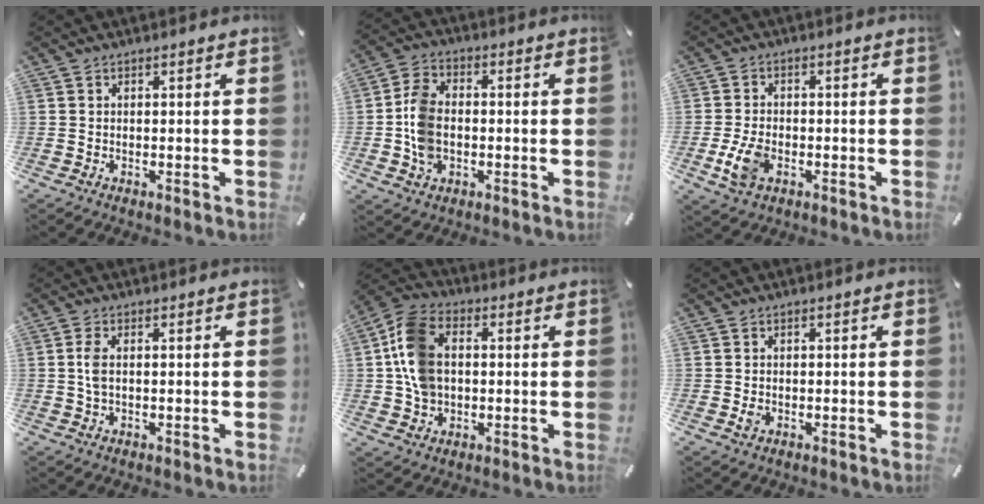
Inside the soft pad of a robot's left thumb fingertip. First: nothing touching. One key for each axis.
{"total": 8.3, "fx": -1.3, "fy": 6.1, "fz": 5.5, "tx": -0.121, "ty": 0.014, "tz": -0.021}
{"total": 7.0, "fx": -2.2, "fy": 4.5, "fz": 4.8, "tx": -0.115, "ty": 0.003, "tz": -0.043}
{"total": 3.2, "fx": 0.3, "fy": 1.5, "fz": 2.8, "tx": -0.065, "ty": 0.003, "tz": 0.000}
{"total": 11.6, "fx": 0.7, "fy": 9.0, "fz": 7.3, "tx": -0.174, "ty": 0.019, "tz": 0.017}
{"total": 1.3, "fx": -0.2, "fy": 1.1, "fz": 0.7, "tx": -0.013, "ty": 0.001, "tz": -0.005}